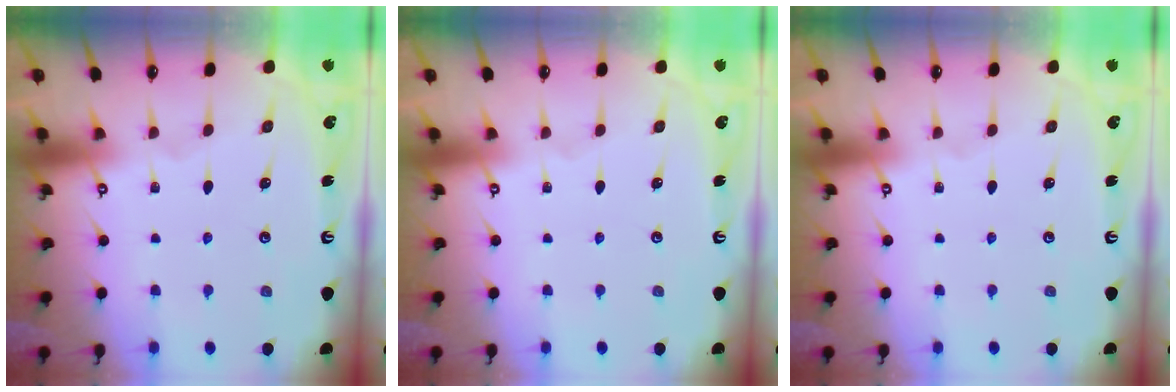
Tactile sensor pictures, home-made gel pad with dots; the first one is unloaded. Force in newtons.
{"total": 0.0}
{"total": 0.0}